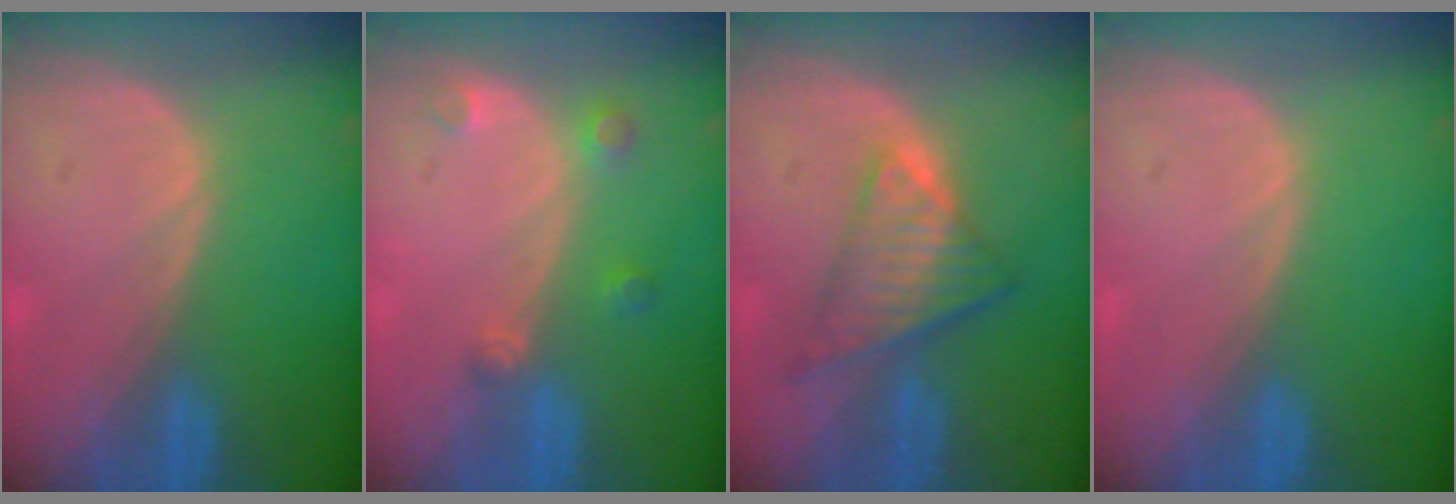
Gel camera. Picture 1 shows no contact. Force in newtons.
{"total": 2.6, "press": 2.6, "slide": 0.3}
{"total": 7.6, "press": 6.4, "slide": 4.1}
{"total": 0.0}